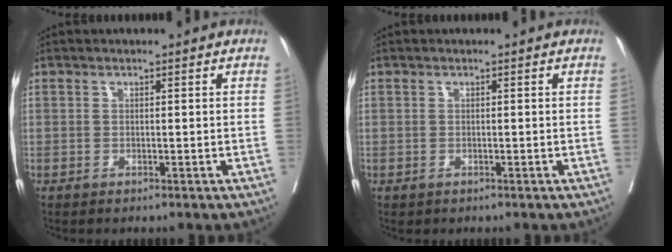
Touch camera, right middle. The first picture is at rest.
{"total": 0.0}